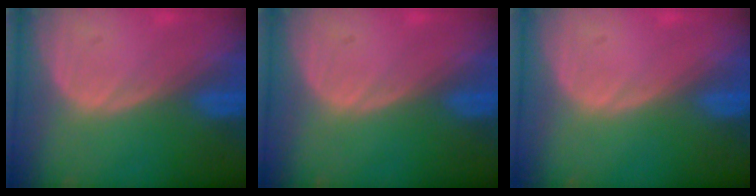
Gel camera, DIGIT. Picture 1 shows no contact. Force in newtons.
{"total": 0.0}
{"total": 0.0}